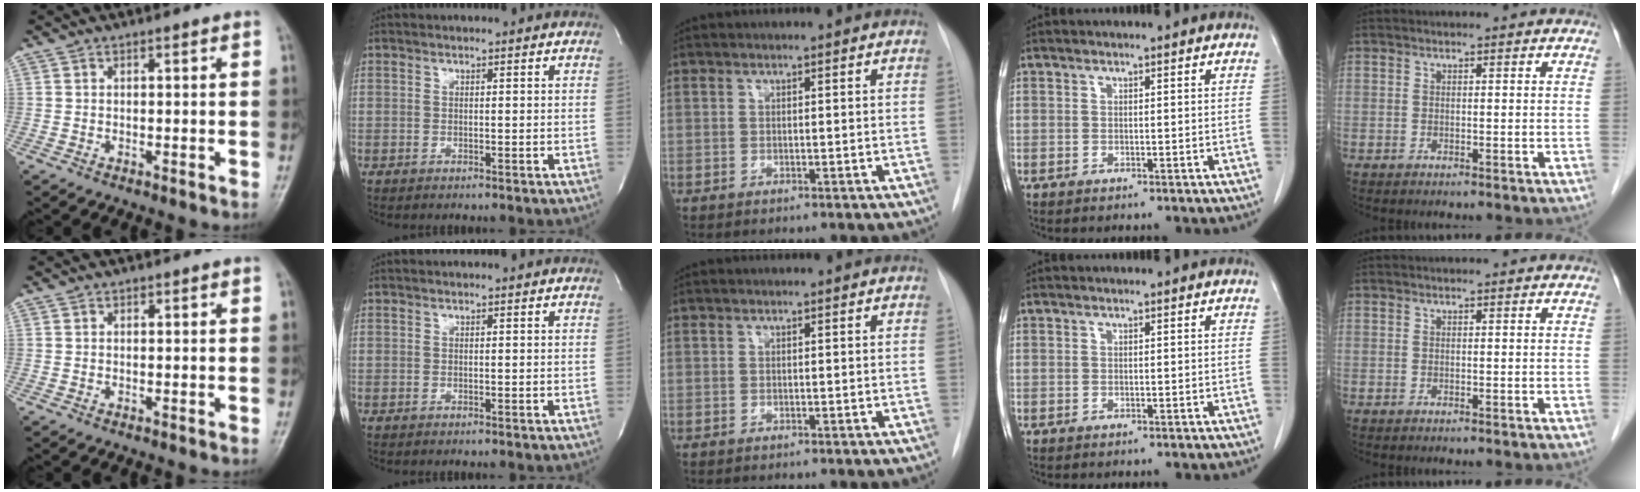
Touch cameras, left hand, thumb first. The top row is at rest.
{}